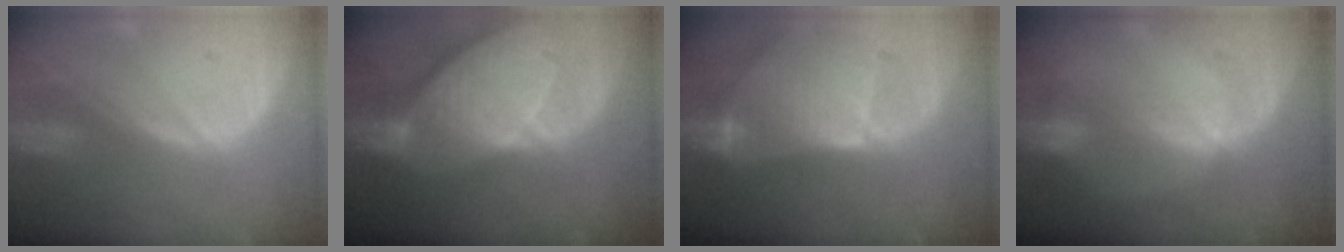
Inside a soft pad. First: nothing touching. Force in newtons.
{"total": 10.7, "press": 9.4, "slide": 5.1}
{"total": 9.6, "press": 8.4, "slide": 4.6}
{"total": 2.1, "press": 1.7, "slide": 1.2}